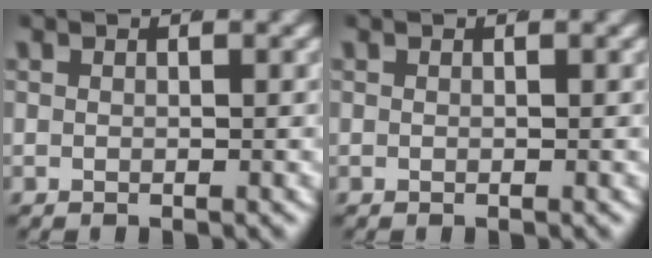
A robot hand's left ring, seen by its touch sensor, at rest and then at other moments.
{"total": 0.0}